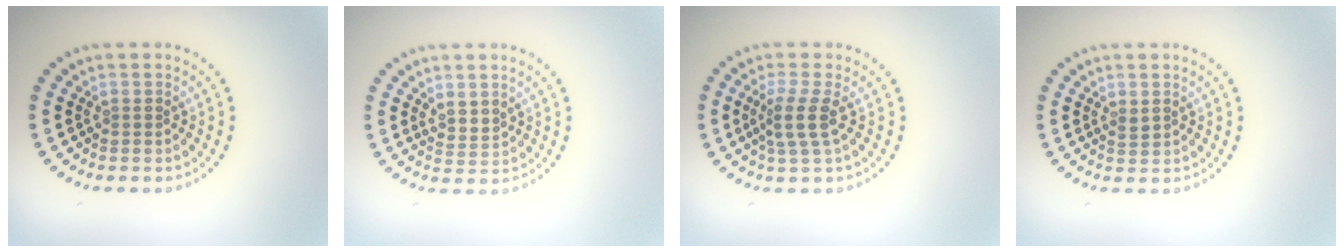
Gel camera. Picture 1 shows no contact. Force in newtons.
{"total": 1.7, "press": 1.3, "slide": 1.1}
{"total": 2.6, "press": 2.0, "slide": 1.7}
{"total": 0.7, "press": 0.7, "slide": 0.3}